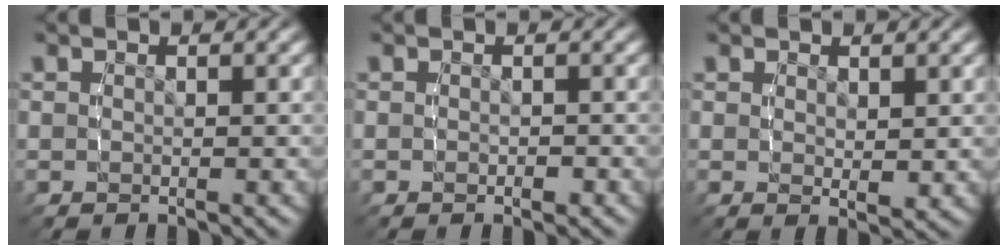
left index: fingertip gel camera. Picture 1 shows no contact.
{"total": 0.5, "force": [-0.1, 0.5, 0.1], "torque": [-0.005, 0.006, -0.006]}
{"total": 1.4, "force": [1.0, -0.2, 1.0], "torque": [-0.006, -0.006, 0.019]}